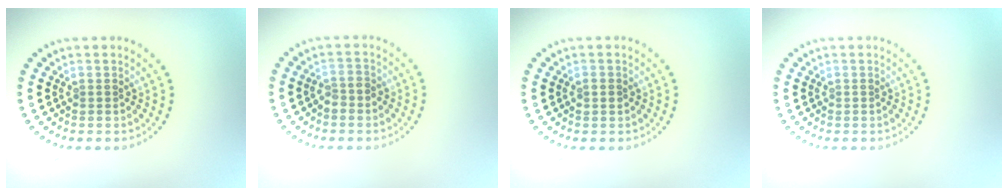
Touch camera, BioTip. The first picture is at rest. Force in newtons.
{"total": 1.4, "press": 1.2, "slide": 0.7}
{"total": 1.0, "press": 1.0, "slide": 0.1}
{"total": 0.0}